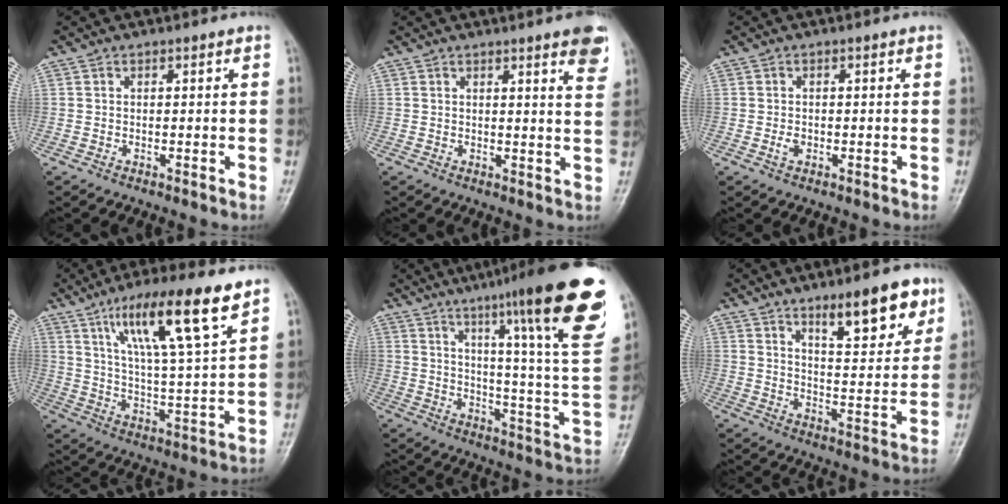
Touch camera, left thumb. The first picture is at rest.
{"total": 6.3, "force": [3.9, 0.9, 4.8], "torque": [-0.048, -0.016, 0.042]}
{"total": 1.5, "force": [-0.4, 1.0, 1.0], "torque": [-0.017, 0.000, -0.007]}
{"total": 16.9, "force": [9.7, 2.6, 13.6], "torque": [-0.227, -0.036, 0.172]}
{"total": 24.8, "force": [14.7, 2.1, 19.9], "torque": [-0.262, -0.057, 0.208]}
{"total": 13.1, "force": [8.2, 4.0, 9.4], "torque": [-0.106, -0.049, 0.125]}